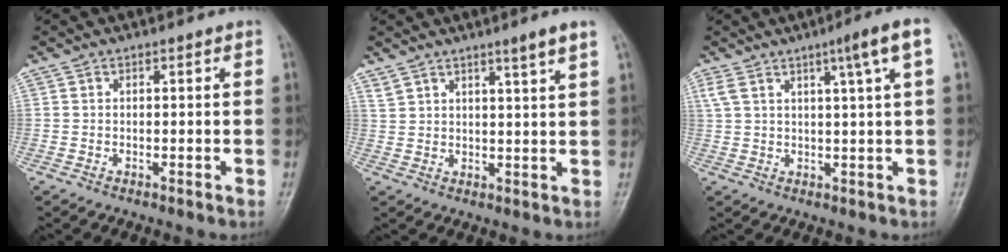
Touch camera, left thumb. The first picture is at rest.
{"total": 5.1, "force": [3.8, -0.4, 3.4], "torque": [-0.051, -0.026, 0.065]}
{"total": 7.7, "force": [3.5, -0.1, 6.8], "torque": [-0.117, -0.001, 0.061]}